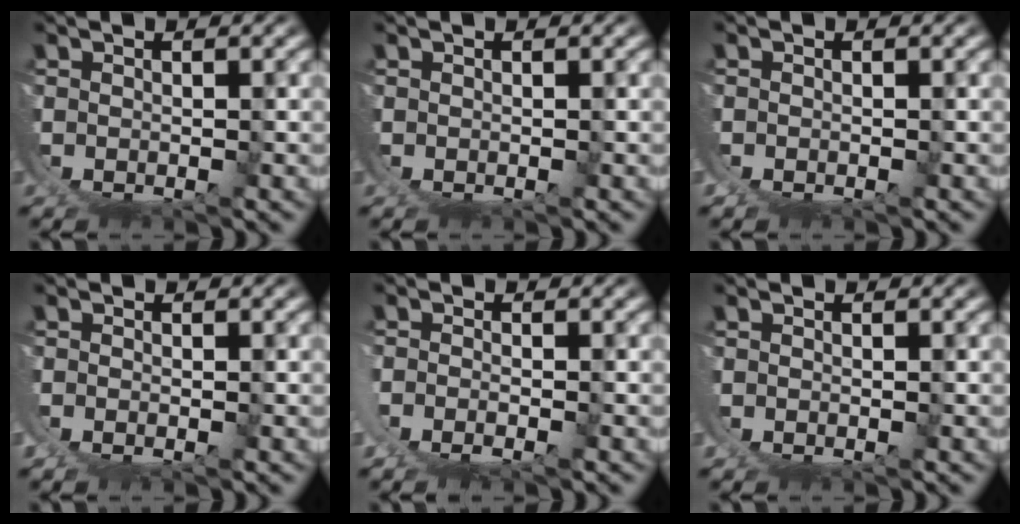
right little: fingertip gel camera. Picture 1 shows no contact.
{"total": 0.0}
{"total": 1.3, "force": [-0.2, 1.2, 0.5], "torque": [-0.021, -0.003, -0.004]}
{"total": 0.6, "force": [0.2, 0.0, 0.6], "torque": [-0.015, -0.001, 0.004]}
{"total": 2.0, "force": [-0.1, 1.1, 1.6], "torque": [-0.038, -0.011, 0.003]}
{"total": 0.0}